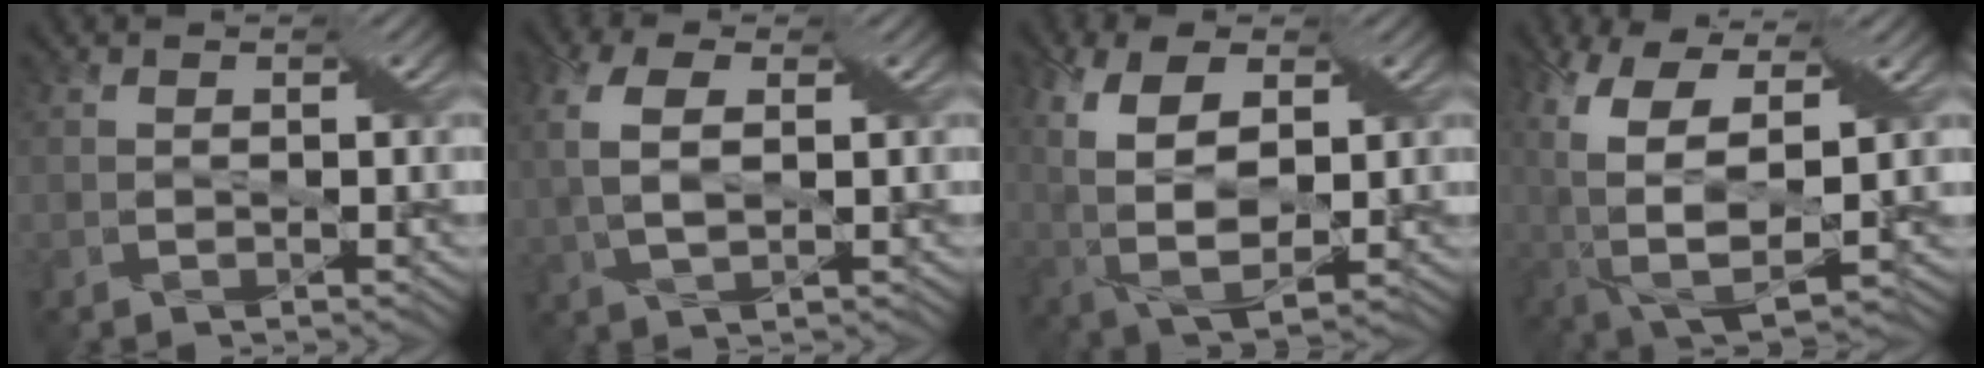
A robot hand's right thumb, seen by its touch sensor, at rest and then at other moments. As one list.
[{"total": 5.9, "force": [1.1, 2.8, 5.1], "torque": [-0.130, 0.011, 0.019]}, {"total": 11.7, "force": [2.1, 6.4, 9.6], "torque": [-0.226, -0.003, 0.040]}, {"total": 15.0, "force": [2.3, 7.7, 12.6], "torque": [-0.276, -0.020, 0.058]}]